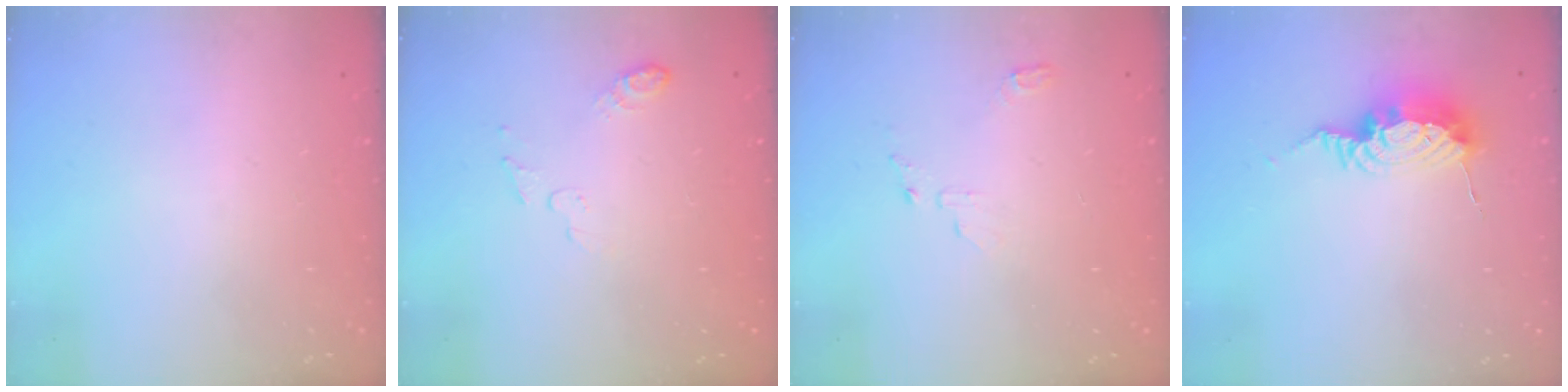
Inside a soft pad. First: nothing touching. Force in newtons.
{"total": 6.3, "press": 6.2, "slide": 1.1}
{"total": 5.6, "press": 5.6, "slide": 0.4}
{"total": 9.3, "press": 9.2, "slide": 1.0}